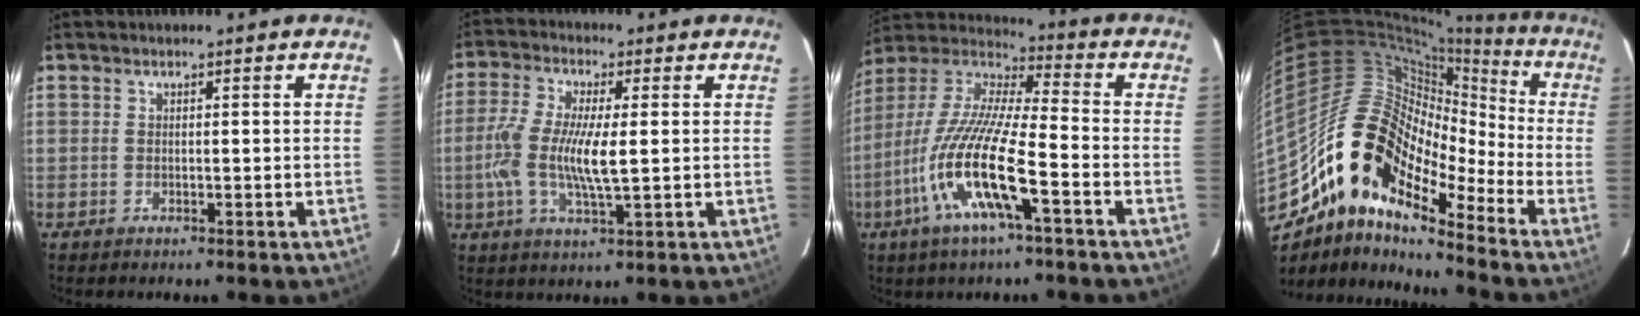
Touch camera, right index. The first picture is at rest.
{"total": 10.5, "force": [-0.6, 2.4, 10.2], "torque": [-0.208, -0.004, -0.015]}
{"total": 17.7, "force": [-7.4, 2.9, 15.8], "torque": [-0.317, -0.024, -0.151]}
{"total": 15.9, "force": [-10.4, 8.1, 9.0], "torque": [-0.144, 0.012, -0.214]}